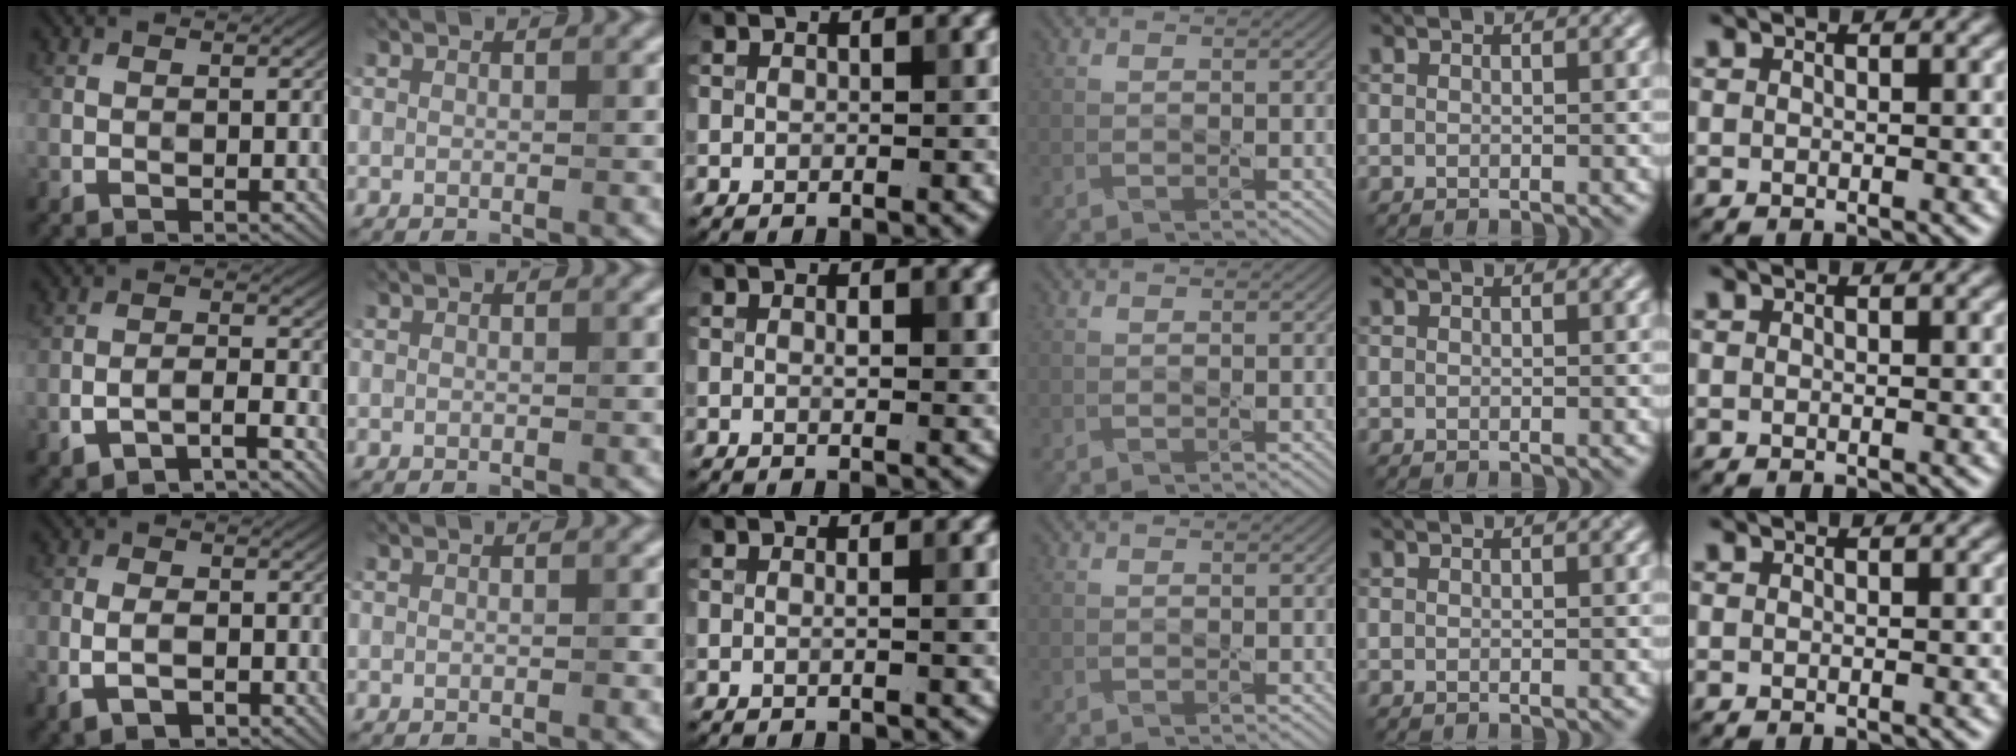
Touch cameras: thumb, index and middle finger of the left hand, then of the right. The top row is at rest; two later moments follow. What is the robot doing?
{"motion": "squeeze", "object": "air blower"}